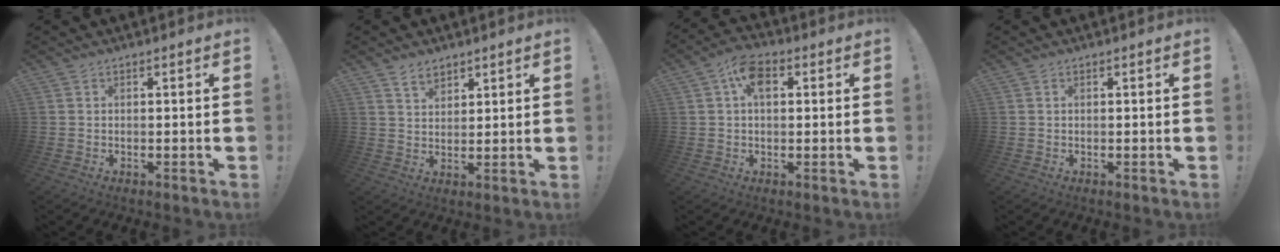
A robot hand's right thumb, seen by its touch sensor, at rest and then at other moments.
{"total": 5.0, "force": [3.8, 2.8, 1.6], "torque": [-0.017, -0.022, 0.070]}
{"total": 7.4, "force": [2.1, 4.5, 5.5], "torque": [-0.093, 0.007, 0.040]}
{"total": 0.0}